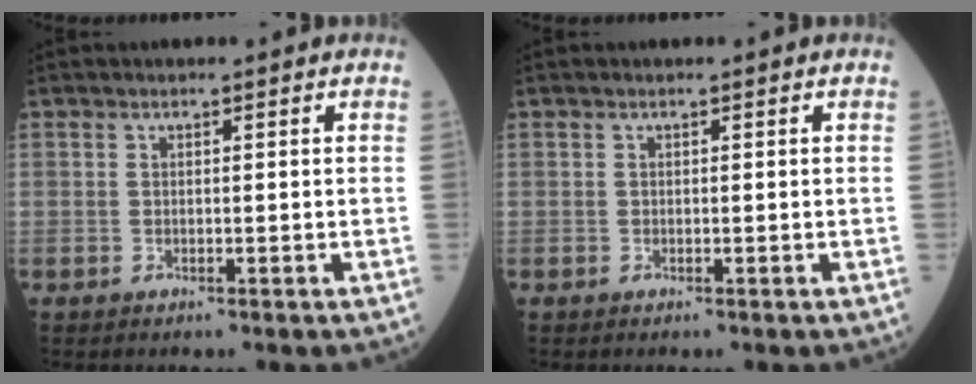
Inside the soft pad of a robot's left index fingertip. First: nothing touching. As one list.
[{"total": 0.0}]